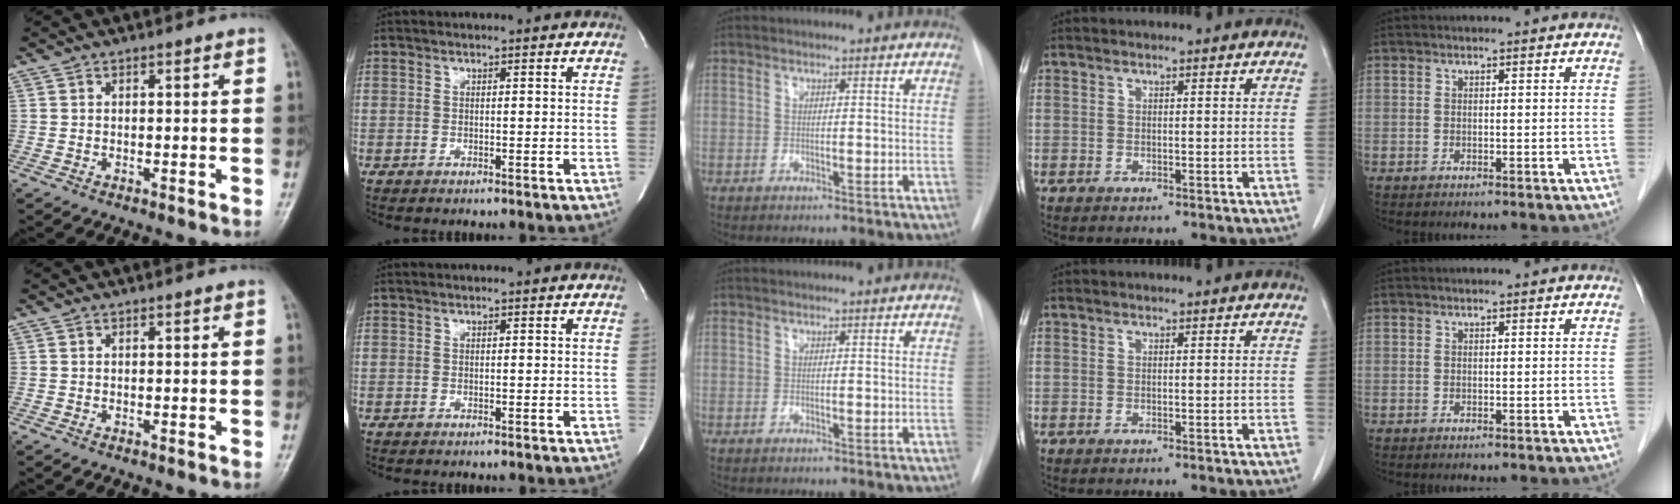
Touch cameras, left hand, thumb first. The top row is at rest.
{}